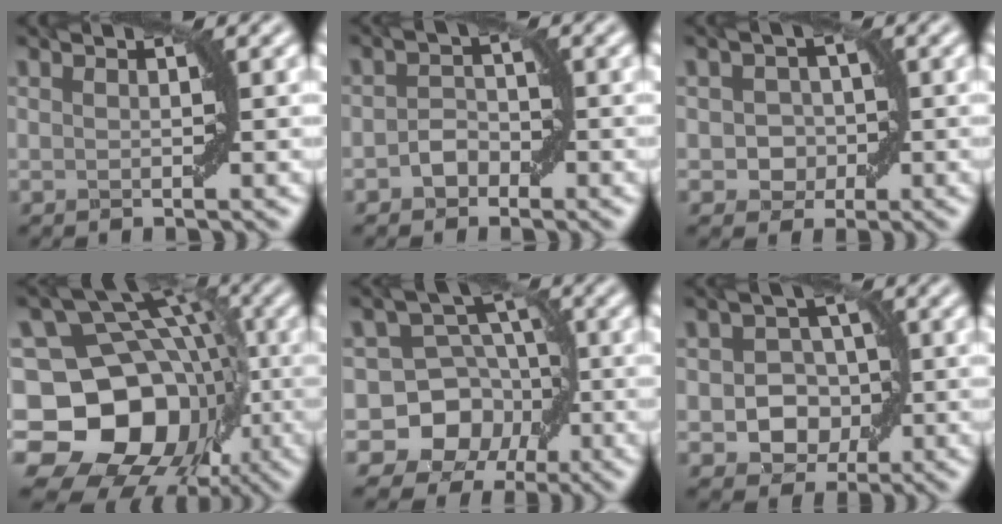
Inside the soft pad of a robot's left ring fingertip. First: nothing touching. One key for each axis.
{"total": 1.9, "fx": -1.1, "fy": 1.4, "fz": 0.8, "tx": -0.013, "ty": 0.007, "tz": -0.020}
{"total": 2.2, "fx": -0.3, "fy": 2.0, "fz": 0.9, "tx": 0.000, "ty": 0.001, "tz": -0.011}
{"total": 19.0, "fx": -4.9, "fy": 15.9, "fz": 9.3, "tx": -0.138, "ty": 0.010, "tz": -0.110}
{"total": 7.9, "fx": -2.8, "fy": 7.1, "fz": 2.2, "tx": -0.017, "ty": 0.015, "tz": -0.072}
{"total": 4.4, "fx": -0.9, "fy": 3.6, "fz": 2.3, "tx": -0.007, "ty": 0.000, "tz": -0.023}